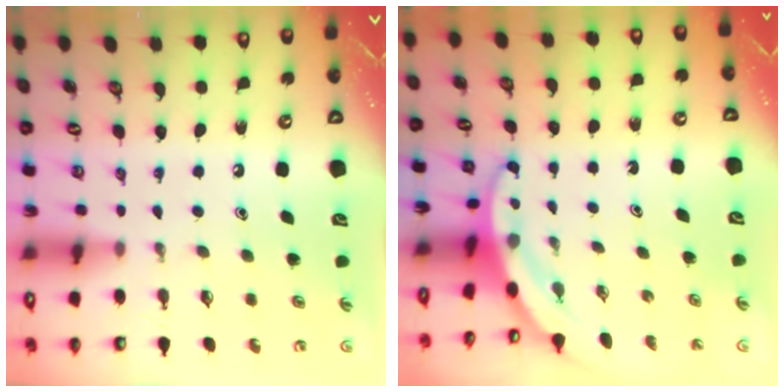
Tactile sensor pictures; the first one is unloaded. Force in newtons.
{"total": 3.5, "press": 3.5, "slide": 0.2}